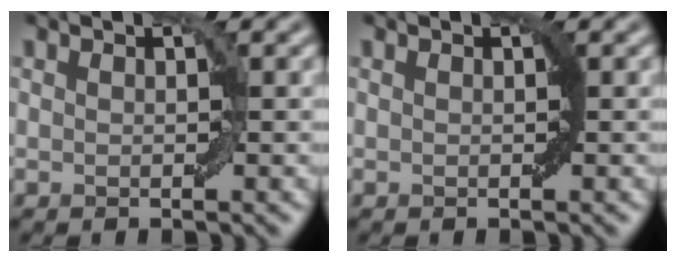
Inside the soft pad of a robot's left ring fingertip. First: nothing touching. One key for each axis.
{"total": 0.0}